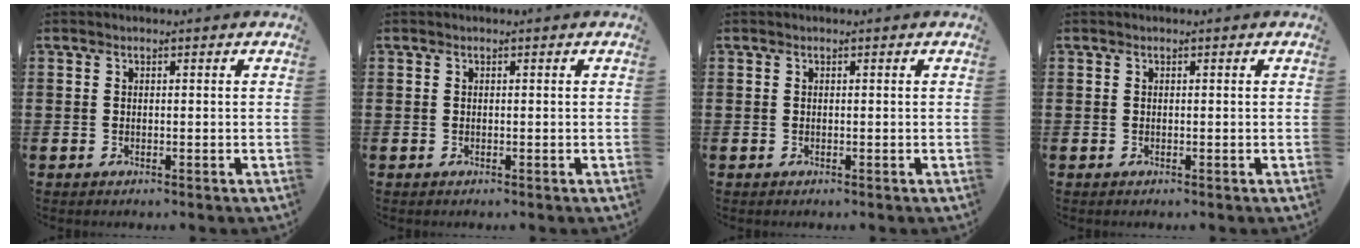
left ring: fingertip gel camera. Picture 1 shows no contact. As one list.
[{"total": 0.0}, {"total": 0.0}, {"total": 0.0}]